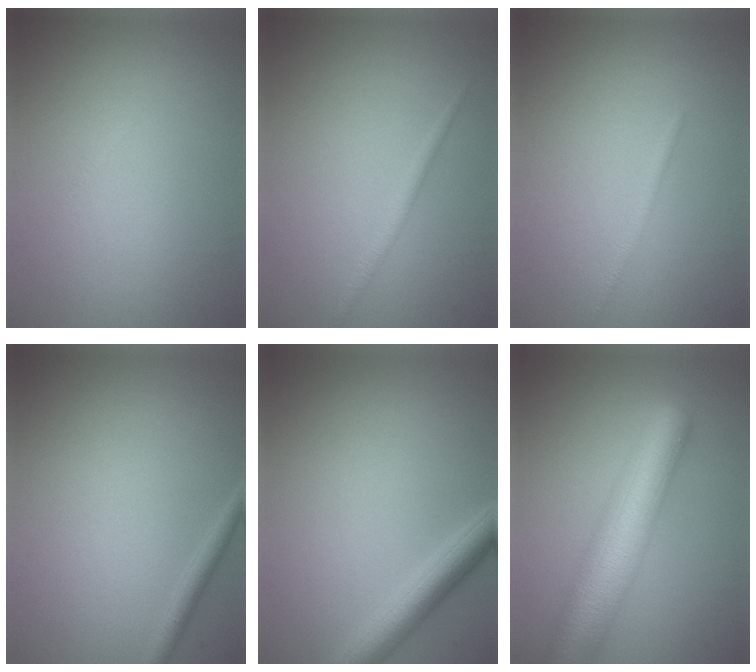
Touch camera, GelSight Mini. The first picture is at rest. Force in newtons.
{"total": 1.2, "press": 1.2, "slide": 0.1}
{"total": 0.5, "press": 0.5, "slide": 0.1}
{"total": 1.3, "press": 1.3, "slide": 0.1}
{"total": 3.9, "press": 3.9, "slide": 0.1}
{"total": 9.0, "press": 9.0, "slide": 0.4}